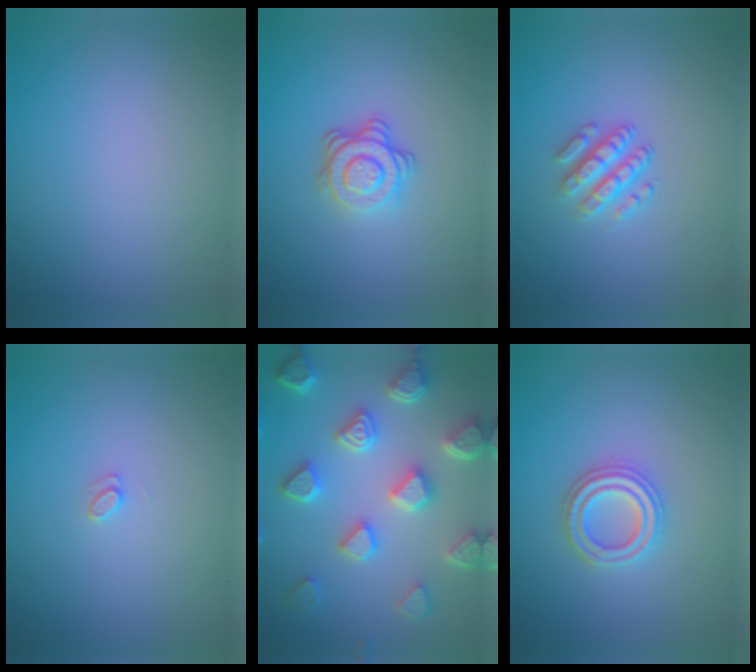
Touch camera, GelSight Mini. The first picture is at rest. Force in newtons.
{"total": 3.4, "press": 2.9, "slide": 1.8}
{"total": 2.8, "press": 2.4, "slide": 1.5}
{"total": 0.7, "press": 0.7, "slide": 0.1}
{"total": 6.9, "press": 5.6, "slide": 4.1}
{"total": 2.7, "press": 2.7, "slide": 0.5}